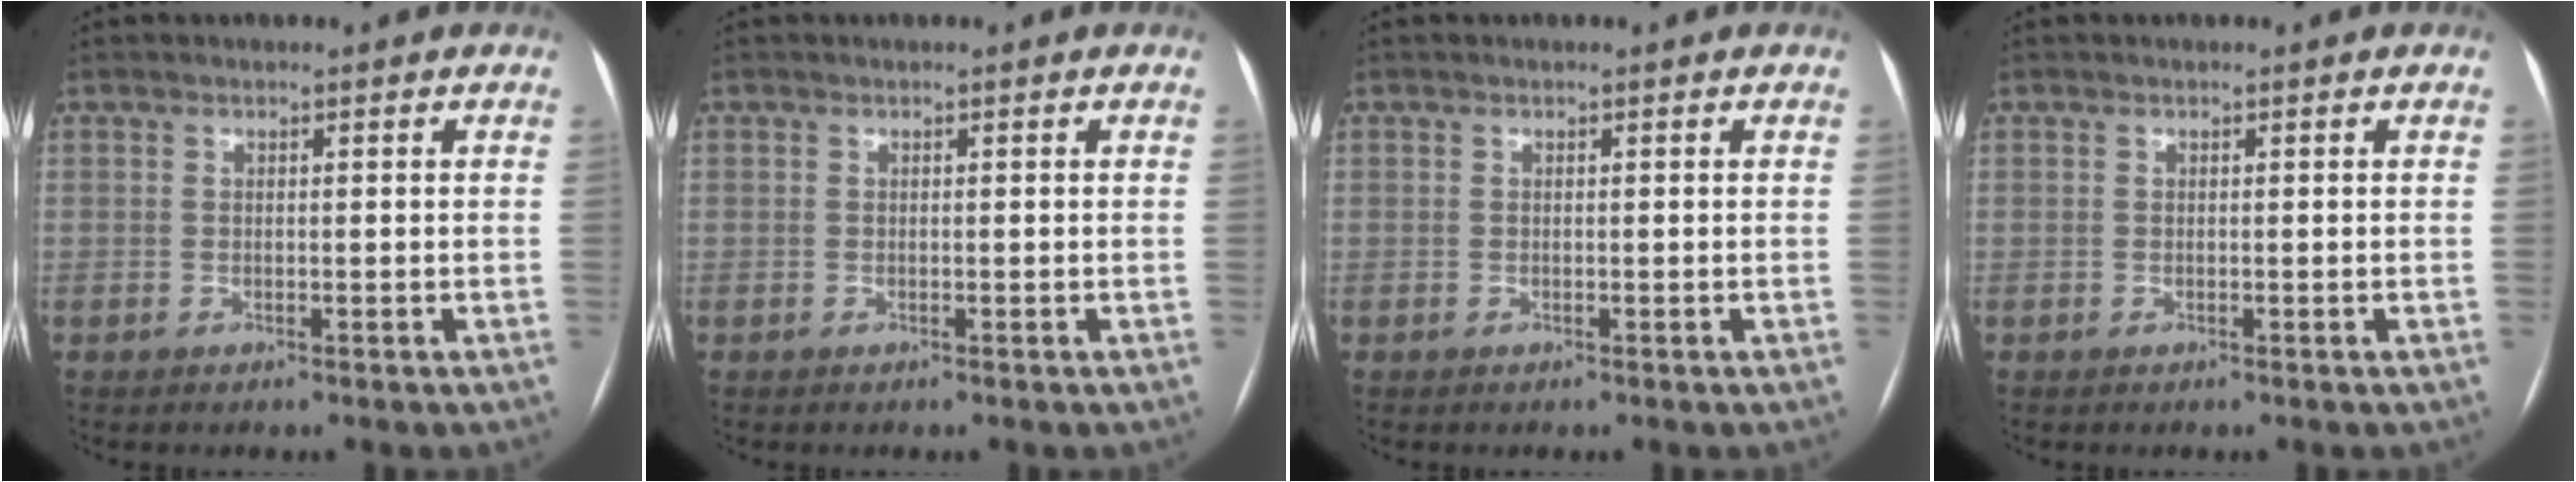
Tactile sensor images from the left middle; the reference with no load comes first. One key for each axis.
{"total": 0.0}
{"total": 0.0}
{"total": 0.0}